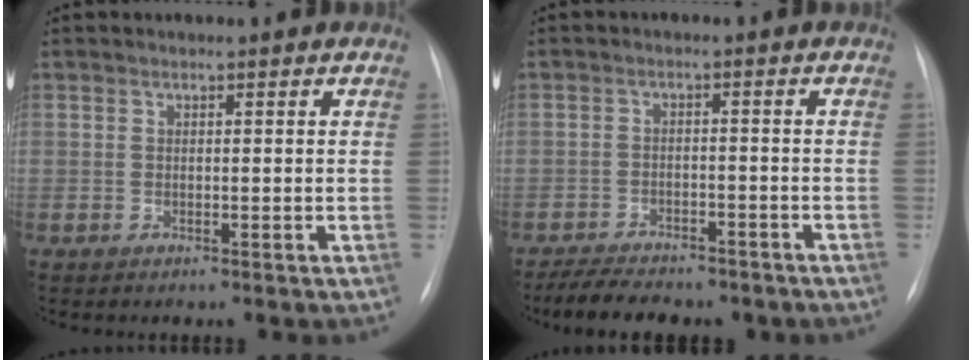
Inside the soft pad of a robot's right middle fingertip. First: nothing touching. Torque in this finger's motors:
{"motor_torque": [0.17, -0.17, 0.11, 0.06]}